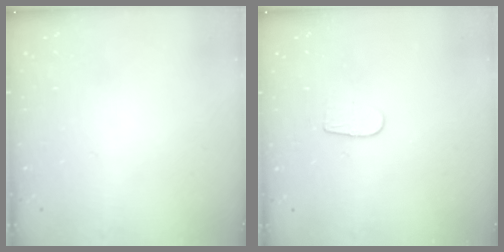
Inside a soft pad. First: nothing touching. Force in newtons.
{"total": 3.9, "press": 3.9, "slide": 0.4}